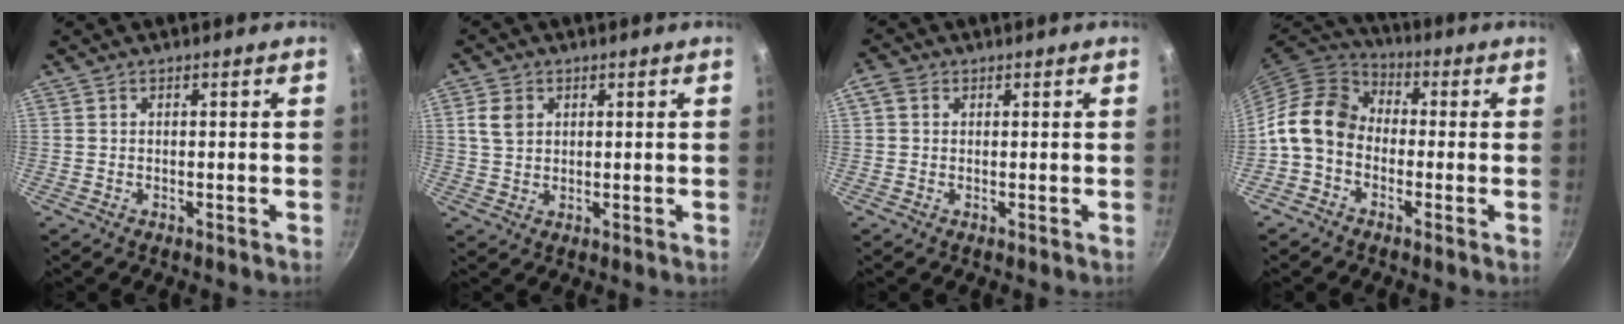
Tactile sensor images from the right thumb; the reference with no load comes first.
{"total": 5.1, "force": [1.6, 3.9, 2.9], "torque": [-0.042, 0.002, 0.031]}
{"total": 2.4, "force": [0.6, 2.0, 1.2], "torque": [-0.022, 0.005, 0.006]}
{"total": 10.9, "force": [-1.7, 8.5, 6.6], "torque": [-0.095, 0.038, -0.056]}